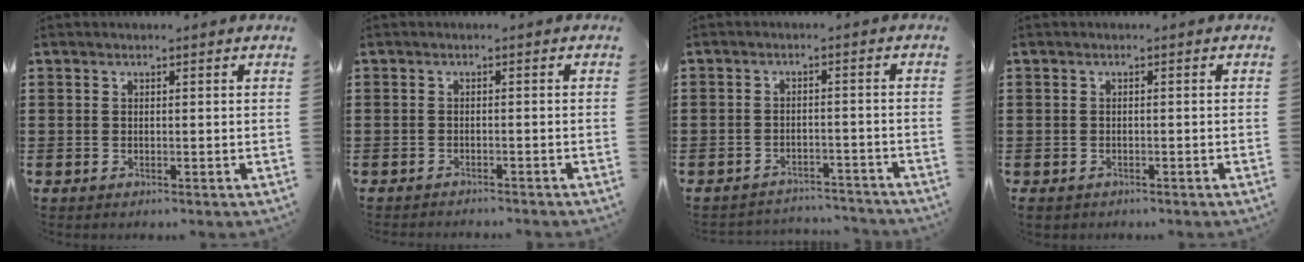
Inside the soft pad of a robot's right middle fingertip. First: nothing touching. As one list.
[{"total": 1.0, "force": [-1.0, 0.0, 0.0], "torque": [-0.002, 0.002, -0.021]}, {"total": 3.1, "force": [-3.1, 0.4, -0.3], "torque": [-0.002, 0.002, -0.068]}, {"total": 0.6, "force": [-0.5, 0.2, 0.0], "torque": [-0.002, 0.001, -0.012]}]